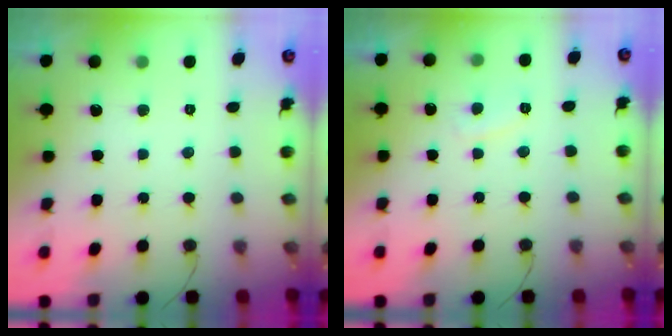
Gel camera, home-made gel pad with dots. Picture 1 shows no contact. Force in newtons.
{"total": 2.3, "press": 2.1, "slide": 0.7}